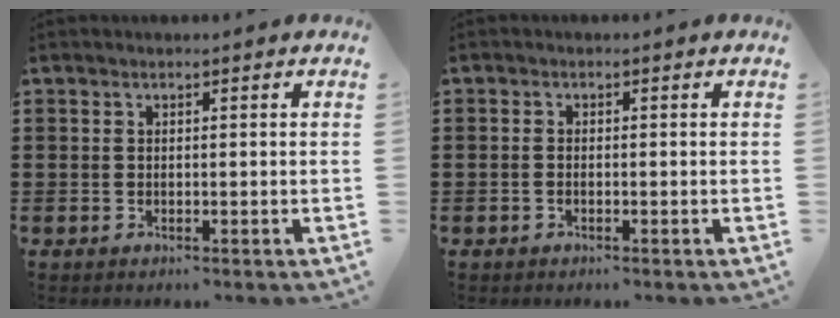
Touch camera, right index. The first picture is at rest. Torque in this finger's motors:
{"motor_torque": [0.17, 1.96, 0.00, -0.02]}